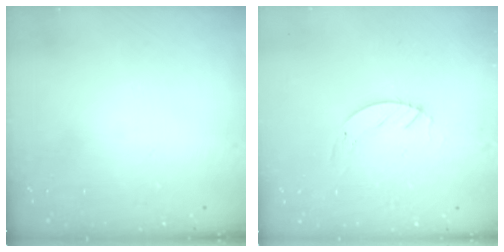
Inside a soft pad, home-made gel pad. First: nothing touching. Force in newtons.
{"total": 2.4, "press": 2.4, "slide": 0.2}